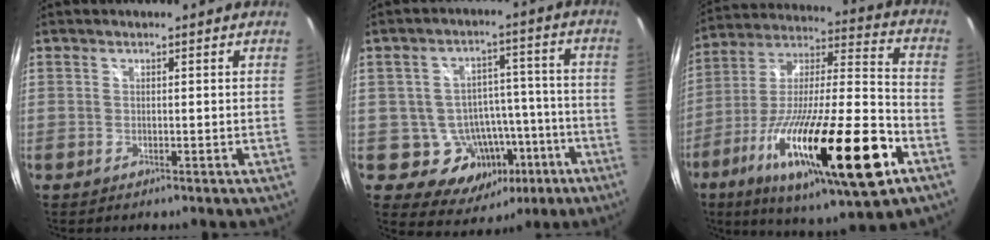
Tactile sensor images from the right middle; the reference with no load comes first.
{"total": 11.7, "force": [-5.1, 9.3, 5.0], "torque": [-0.088, 0.031, -0.044]}
{"total": 30.2, "force": [-13.5, 5.7, 26.4], "torque": [-0.457, -0.070, -0.225]}